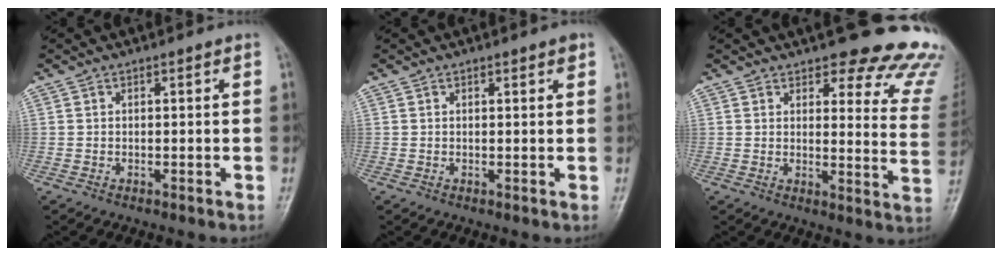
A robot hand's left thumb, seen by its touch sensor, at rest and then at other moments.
{"total": 1.4, "force": [0.9, 0.5, 0.9], "torque": [-0.008, -0.003, 0.011]}
{"total": 18.5, "force": [16.5, 5.2, 6.5], "torque": [-0.019, -0.129, 0.161]}